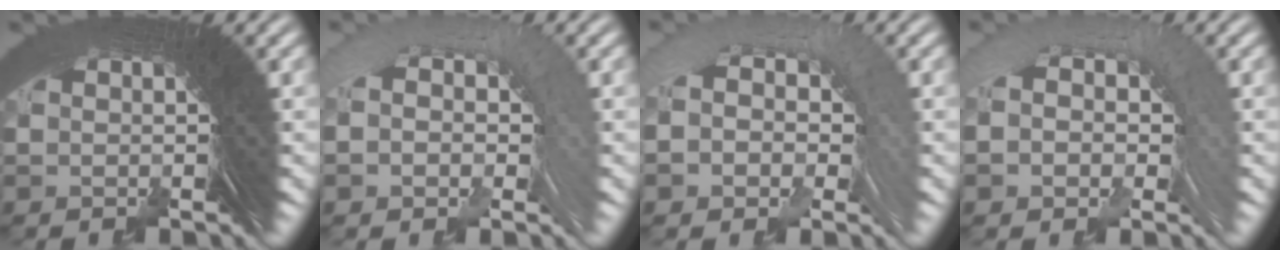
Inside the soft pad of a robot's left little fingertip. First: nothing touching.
{"total": 3.2, "force": [0.2, 1.8, 2.7], "torque": [-0.046, 0.025, -0.010]}
{"total": 4.6, "force": [0.2, 3.0, 3.5], "torque": [-0.063, 0.019, -0.012]}
{"total": 3.8, "force": [0.2, 2.3, 3.0], "torque": [-0.055, 0.021, -0.010]}